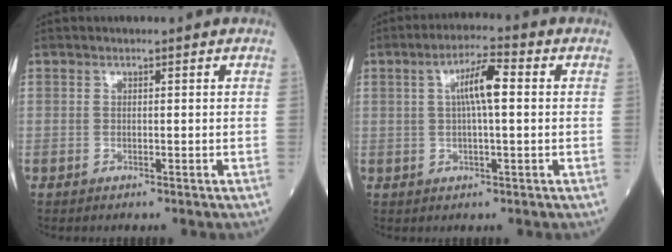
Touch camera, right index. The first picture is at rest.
{"total": 6.2, "force": [1.0, 0.8, 6.0], "torque": [-0.108, 0.015, 0.016]}